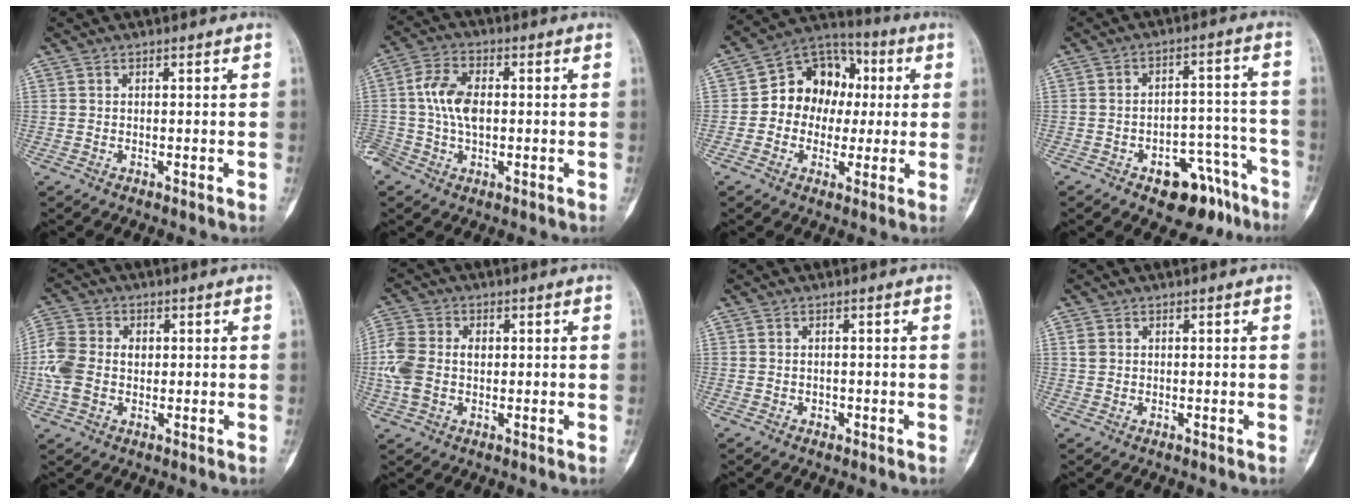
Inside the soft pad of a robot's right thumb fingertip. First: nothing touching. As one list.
[{"total": 9.9, "force": [-0.2, 6.3, 7.6], "torque": [-0.148, 0.020, -0.005]}, {"total": 13.6, "force": [0.7, 11.2, 7.7], "torque": [-0.068, 0.031, 0.000]}, {"total": 11.4, "force": [-7.3, 6.1, 6.3], "torque": [-0.050, 0.071, -0.098]}, {"total": 8.8, "force": [0.0, 6.6, 5.8], "torque": [-0.134, 0.014, -0.005]}, {"total": 9.0, "force": [0.2, 6.4, 6.3], "torque": [-0.154, 0.016, 0.002]}, {"total": 0.7, "force": [-0.3, 0.5, 0.2], "torque": [0.000, 0.001, -0.004]}, {"total": 1.5, "force": [0.5, 1.2, 0.8], "torque": [-0.012, 0.003, 0.009]}]